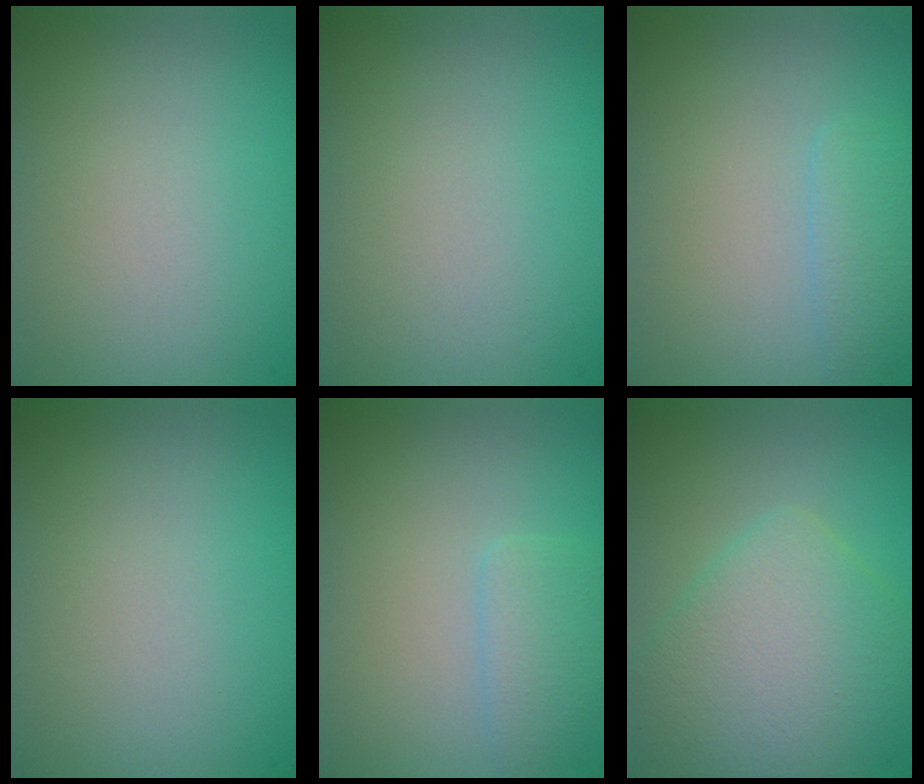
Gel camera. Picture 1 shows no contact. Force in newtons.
{"total": 0.0}
{"total": 1.9, "press": 1.9, "slide": 0.2}
{"total": 0.0}
{"total": 1.9, "press": 1.9, "slide": 0.1}
{"total": 5.9, "press": 5.9, "slide": 0.1}